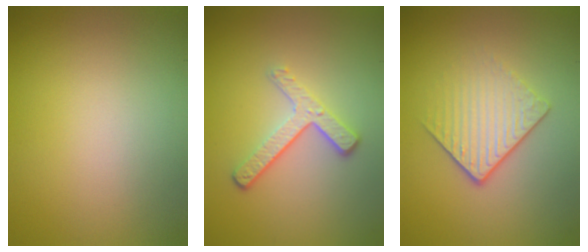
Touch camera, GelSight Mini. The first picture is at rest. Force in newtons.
{"total": 3.4, "press": 2.5, "slide": 2.3}
{"total": 4.2, "press": 2.7, "slide": 3.3}